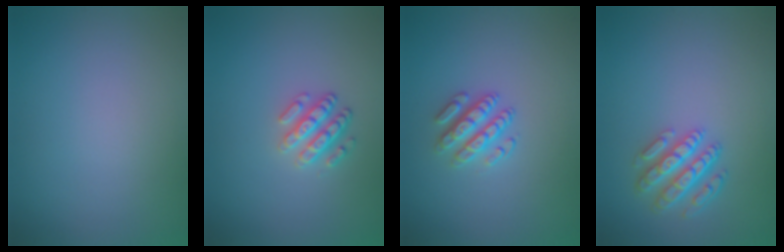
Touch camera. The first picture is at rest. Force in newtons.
{"total": 2.5, "press": 2.3, "slide": 0.9}
{"total": 2.7, "press": 2.5, "slide": 1.2}
{"total": 3.8, "press": 3.4, "slide": 1.6}